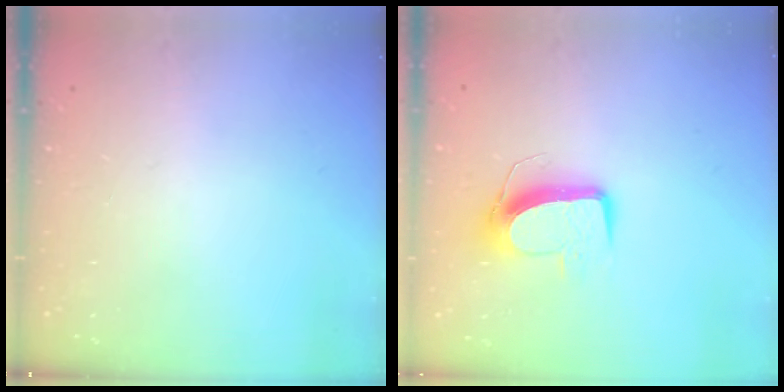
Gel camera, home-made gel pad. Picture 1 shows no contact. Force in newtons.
{"total": 10.2, "press": 10.1, "slide": 0.5}